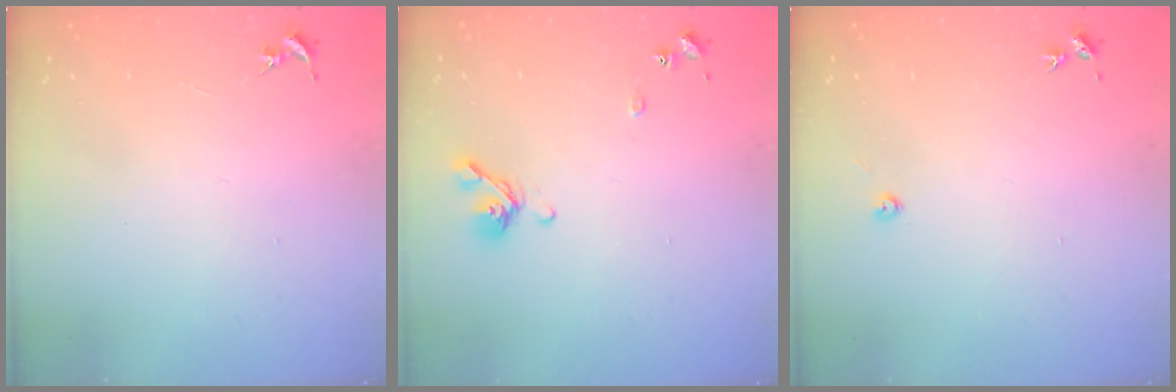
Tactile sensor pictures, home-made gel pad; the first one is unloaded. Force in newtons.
{"total": 8.6, "press": 8.4, "slide": 1.4}
{"total": 2.2, "press": 2.2, "slide": 0.3}